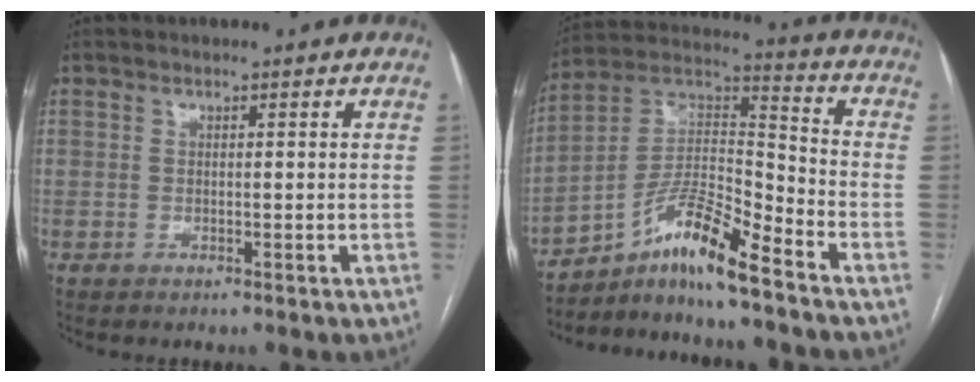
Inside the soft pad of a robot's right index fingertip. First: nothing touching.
{"total": 12.4, "force": [-8.7, 1.1, 8.8], "torque": [-0.171, 0.015, -0.156]}